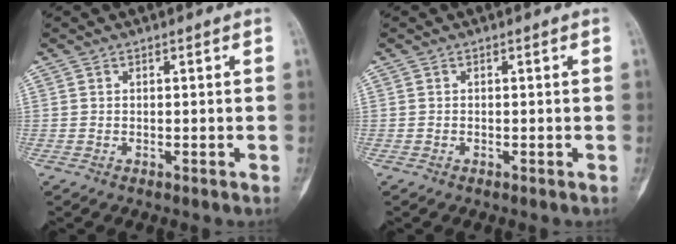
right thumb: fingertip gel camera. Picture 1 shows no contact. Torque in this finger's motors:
{"motor_torque": [-0.24, -0.07, 0.02, 0.14, 0.00]}